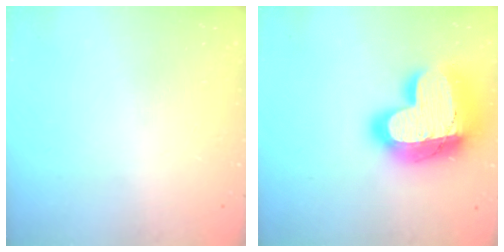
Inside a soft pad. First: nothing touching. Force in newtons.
{"total": 25.8, "press": 25.7, "slide": 1.9}